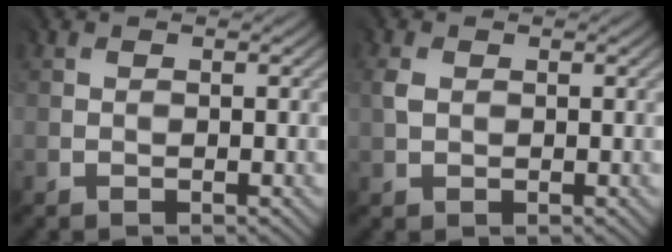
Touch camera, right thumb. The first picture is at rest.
{"total": 1.1, "force": [0.2, 0.9, 0.4], "torque": [-0.013, 0.000, 0.003]}